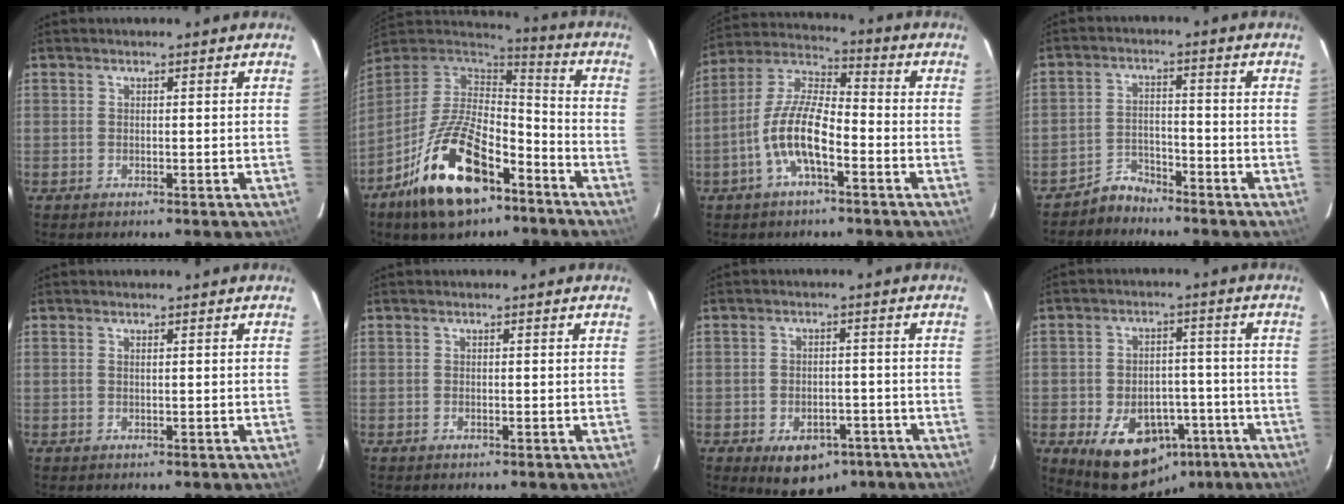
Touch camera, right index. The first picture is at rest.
{"total": 21.9, "force": [-12.2, 10.1, 15.1], "torque": [-0.299, -0.013, -0.209]}
{"total": 11.4, "force": [-4.6, 3.8, 9.8], "torque": [-0.207, 0.005, -0.089]}
{"total": 4.0, "force": [-3.7, 1.5, -0.2], "torque": [0.000, 0.015, -0.066]}
{"total": 0.0}
{"total": 0.0}
{"total": 9.8, "force": [-5.9, 6.2, 4.9], "torque": [-0.089, 0.004, -0.062]}
{"total": 13.9, "force": [-7.3, 9.7, 6.9], "torque": [-0.138, 0.024, -0.078]}